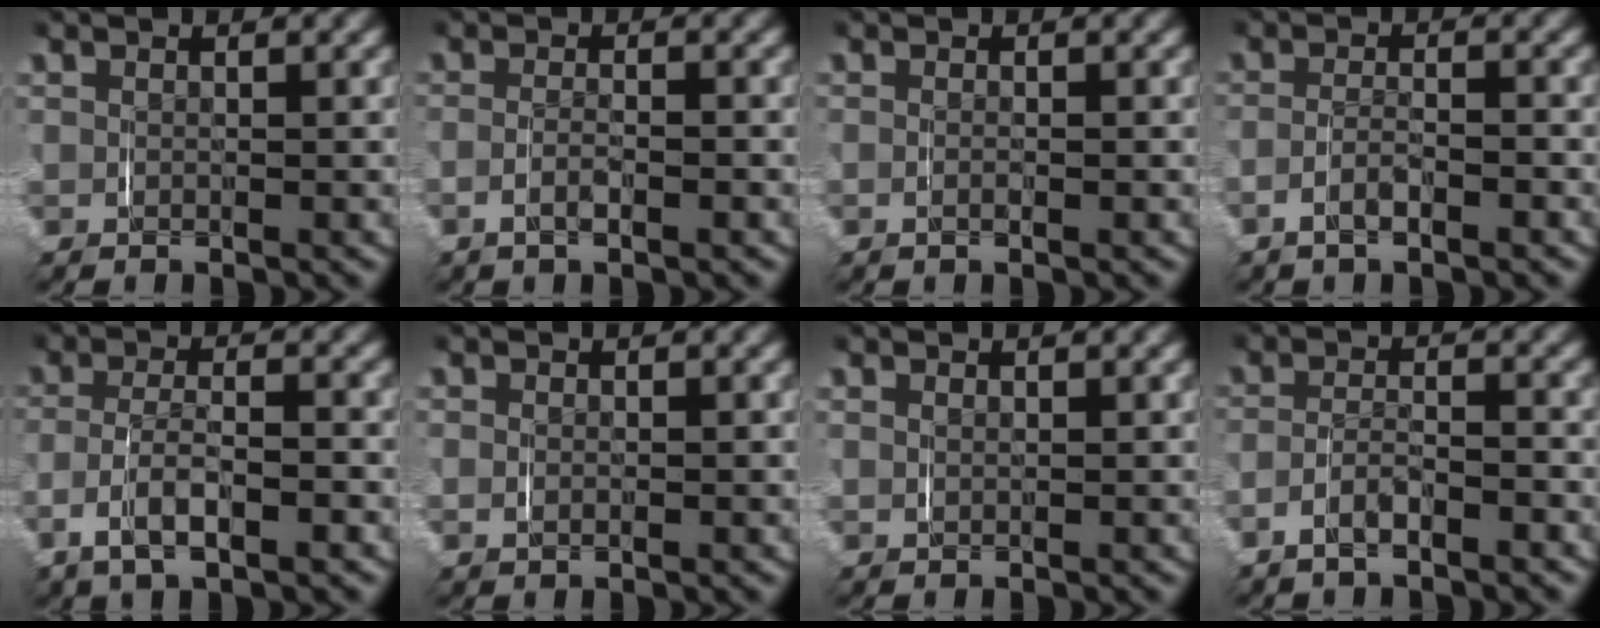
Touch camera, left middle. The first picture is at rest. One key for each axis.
{"total": 1.8, "fx": -1.0, "fy": 0.5, "fz": 1.4, "tx": -0.028, "ty": -0.002, "tz": -0.018}
{"total": 0.6, "fx": -0.3, "fy": 0.1, "fz": 0.5, "tx": -0.014, "ty": -0.004, "tz": -0.004}
{"total": 2.1, "fx": -1.3, "fy": 0.7, "fz": 1.5, "tx": -0.027, "ty": 0.000, "tz": -0.026}
{"total": 4.1, "fx": -1.7, "fy": 1.7, "fz": 3.3, "tx": -0.063, "ty": 0.000, "tz": -0.031}
{"total": 0.7, "fx": 0.0, "fy": 0.5, "fz": 0.5, "tx": -0.010, "ty": -0.003, "tz": 0.004}
{"total": 0.5, "fx": 0.5, "fy": 0.1, "fz": 0.2, "tx": -0.004, "ty": -0.002, "tz": 0.011}
{"total": 2.3, "fx": -1.6, "fy": 0.7, "fz": 1.5, "tx": -0.024, "ty": 0.002, "tz": -0.034}